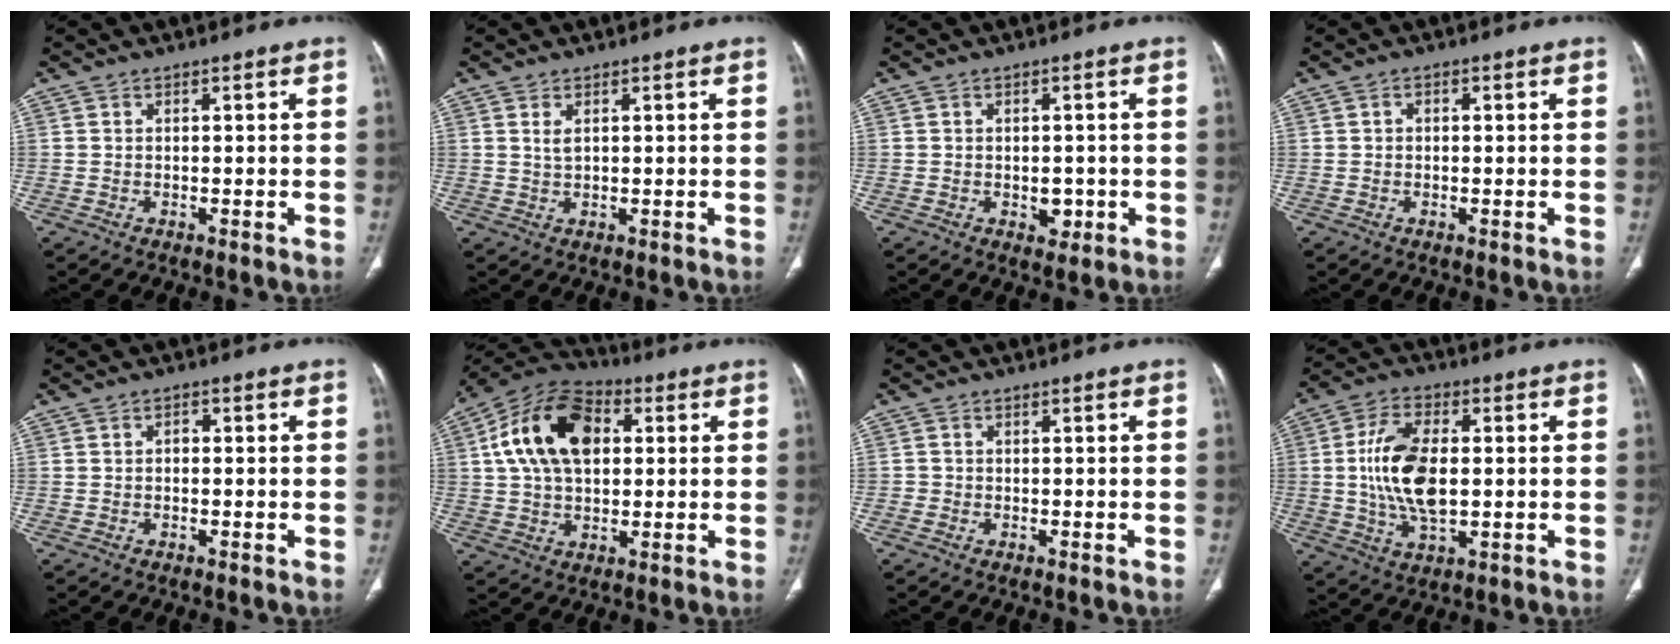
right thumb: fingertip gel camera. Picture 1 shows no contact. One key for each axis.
{"total": 1.8, "fx": 0.8, "fy": 0.8, "fz": 1.4, "tx": -0.030, "ty": -0.001, "tz": 0.021}
{"total": 3.1, "fx": -0.7, "fy": 2.2, "fz": 2.1, "tx": -0.012, "ty": 0.003, "tz": -0.002}
{"total": 1.0, "fx": 0.2, "fy": 0.7, "fz": 0.7, "tx": -0.008, "ty": 0.005, "tz": 0.002}
{"total": 1.2, "fx": 0.0, "fy": 0.9, "fz": 0.9, "tx": -0.010, "ty": 0.005, "tz": -0.004}
{"total": 17.2, "fx": 3.7, "fy": 10.9, "fz": 12.8, "tx": -0.214, "ty": 0.016, "tz": 0.058}
{"total": 0.8, "fx": -0.3, "fy": 0.8, "fz": 0.1, "tx": 0.002, "ty": 0.005, "tz": -0.007}
{"total": 13.2, "fx": 0.4, "fy": 6.9, "fz": 11.3, "tx": -0.217, "ty": 0.002, "tz": 0.009}